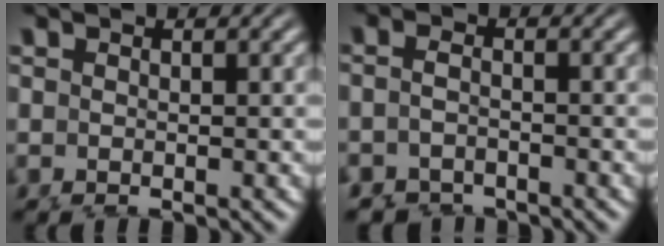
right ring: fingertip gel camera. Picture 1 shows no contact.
{"total": 2.2, "force": [-1.9, 1.0, 0.0], "torque": [-0.005, -0.010, -0.030]}